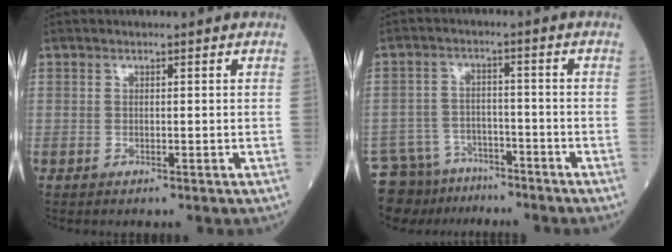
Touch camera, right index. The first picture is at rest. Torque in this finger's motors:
{"motor_torque": [1.09, -1.03, 0.34, 0.05]}